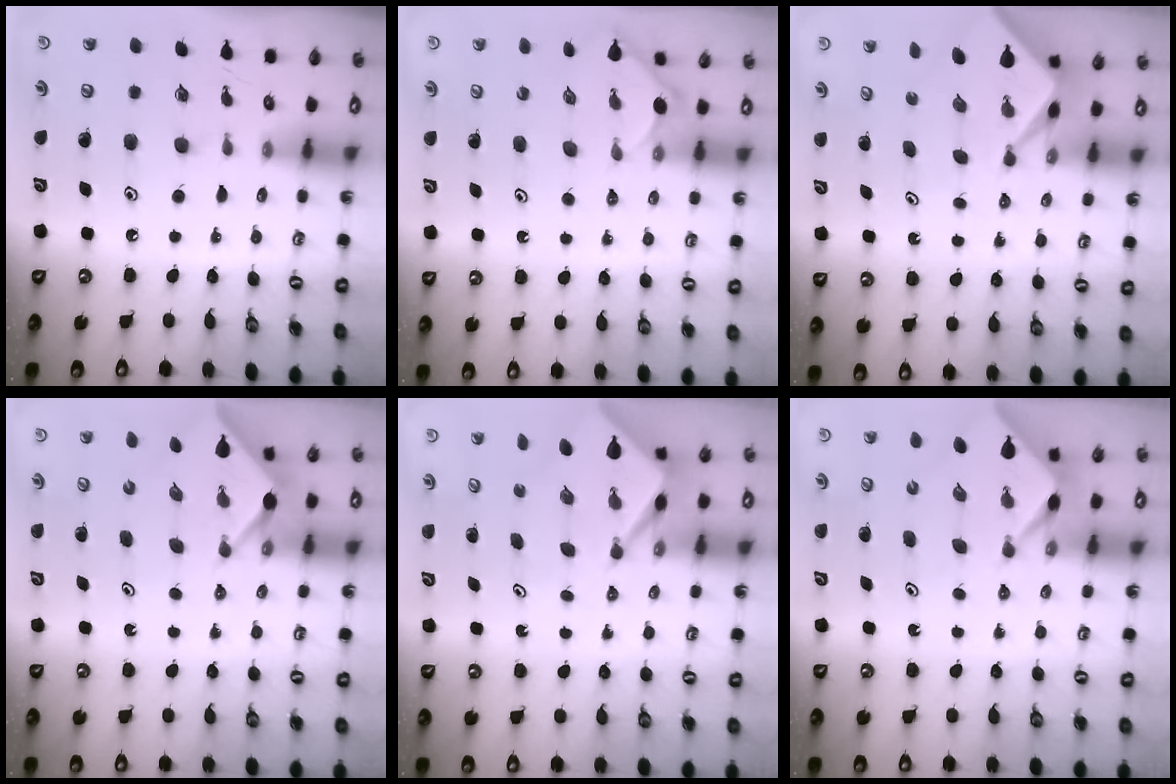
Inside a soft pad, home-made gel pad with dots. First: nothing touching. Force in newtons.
{"total": 2.3, "press": 2.2, "slide": 0.3}
{"total": 2.4, "press": 2.3, "slide": 0.3}
{"total": 2.4, "press": 2.4, "slide": 0.4}
{"total": 3.2, "press": 3.2, "slide": 0.2}
{"total": 2.3, "press": 2.2, "slide": 0.3}